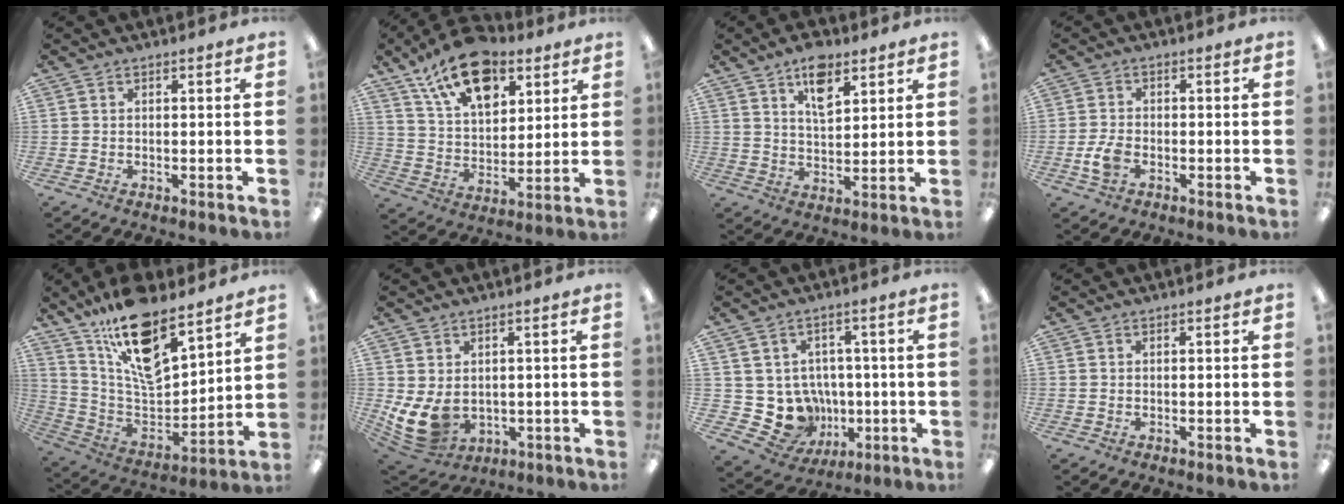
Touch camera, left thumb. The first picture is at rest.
{"total": 18.0, "force": [11.1, 10.0, 10.0], "torque": [-0.163, -0.051, 0.198]}
{"total": 8.8, "force": [5.6, 4.2, 5.4], "torque": [-0.078, -0.023, 0.096]}
{"total": 4.7, "force": [-1.6, 2.9, 3.3], "torque": [-0.073, 0.004, -0.031]}
{"total": 18.1, "force": [13.0, 7.2, 10.3], "torque": [-0.179, -0.085, 0.230]}
{"total": 9.1, "force": [-0.3, 6.6, 6.2], "torque": [-0.143, -0.012, 0.001]}
{"total": 9.8, "force": [-0.2, 9.5, 2.4], "torque": [-0.064, -0.016, 0.014]}
{"total": 0.0}